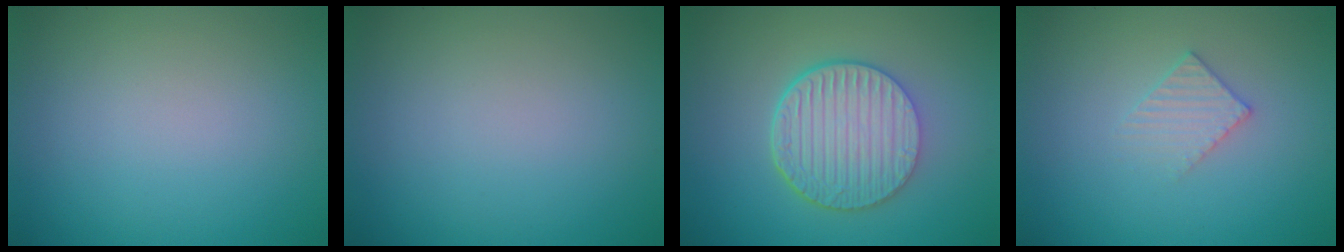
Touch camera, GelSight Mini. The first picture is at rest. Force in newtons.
{"total": 0.0}
{"total": 6.4, "press": 4.6, "slide": 4.5}
{"total": 1.9, "press": 1.9, "slide": 0.2}